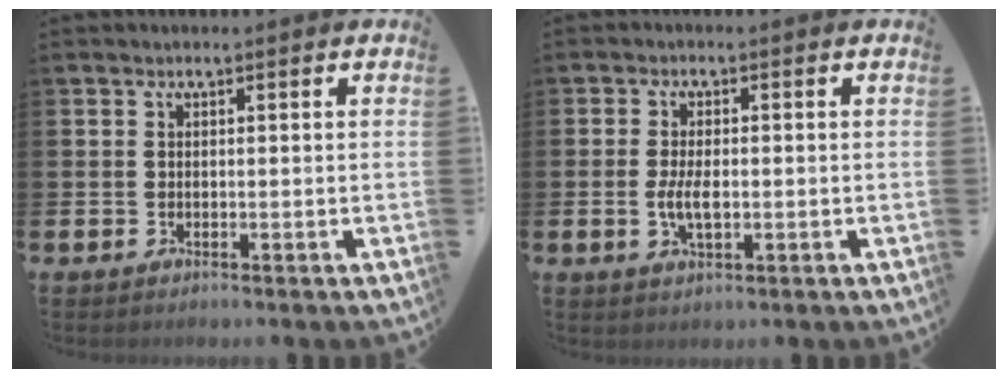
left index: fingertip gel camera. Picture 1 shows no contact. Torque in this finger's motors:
{"motor_torque": [0.83, 0.05, 0.46, 0.14]}